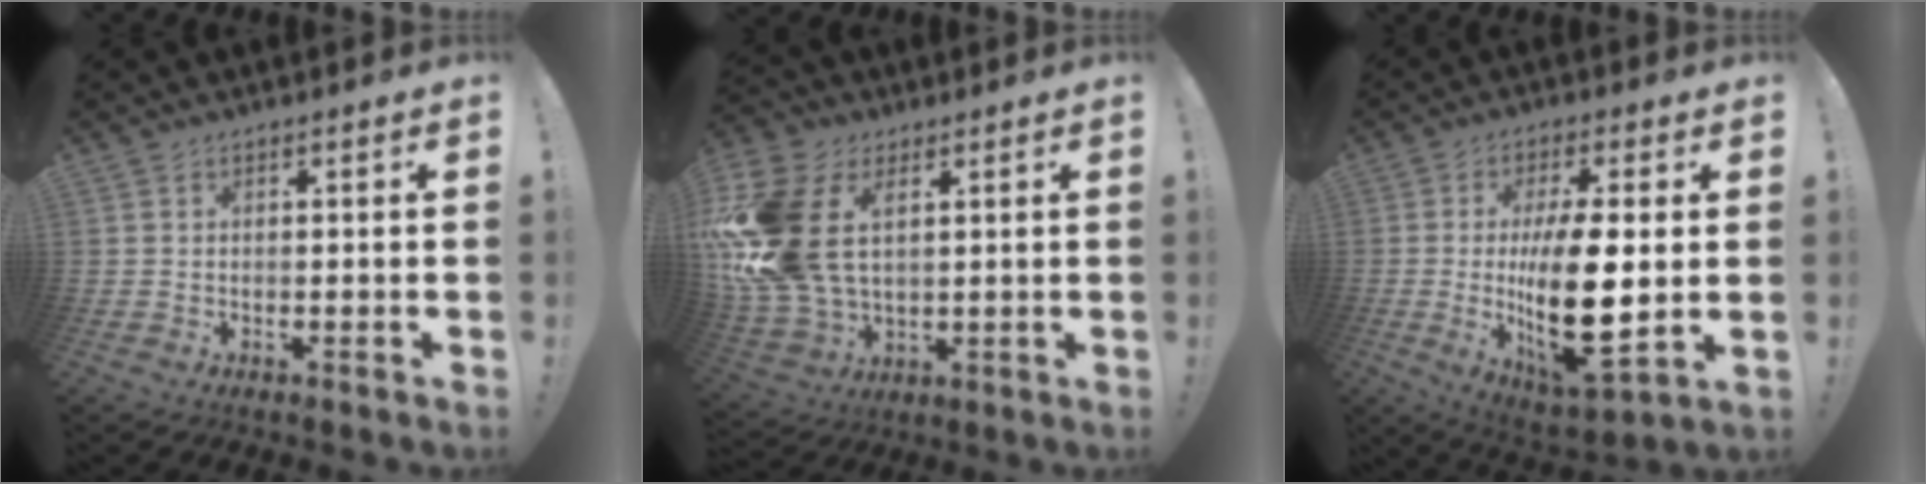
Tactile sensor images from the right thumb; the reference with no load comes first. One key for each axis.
{"total": 21.8, "fx": 4.8, "fy": 14.7, "fz": 15.4, "tx": -0.306, "ty": -0.013, "tz": 0.091}
{"total": 19.4, "fx": -0.6, "fy": 7.1, "fz": 18.0, "tx": -0.323, "ty": -0.023, "tz": -0.007}